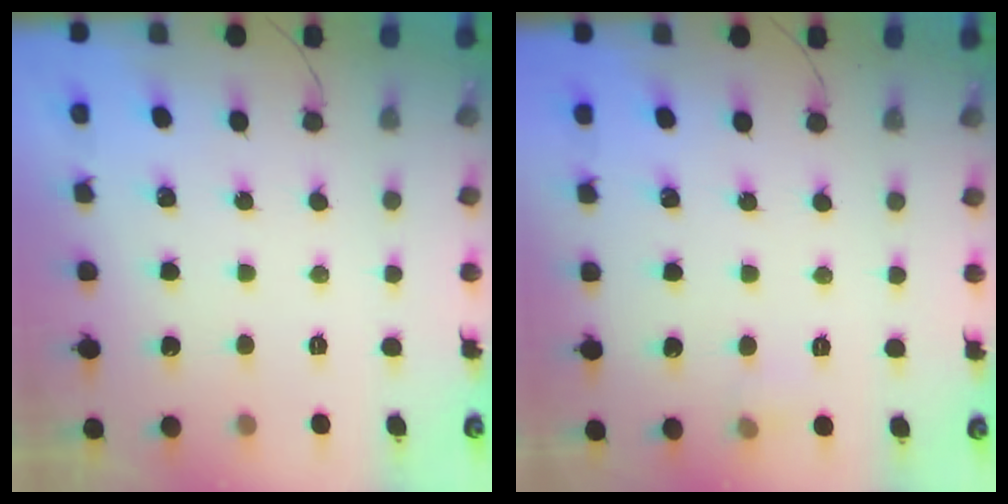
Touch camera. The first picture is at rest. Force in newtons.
{"total": 3.5, "press": 3.2, "slide": 1.4}